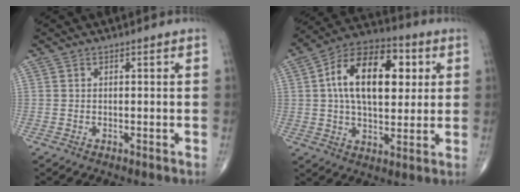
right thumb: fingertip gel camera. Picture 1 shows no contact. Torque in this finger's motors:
{"motor_torque": [-0.24, 1.07, 1.05, 0.81, 0.29]}